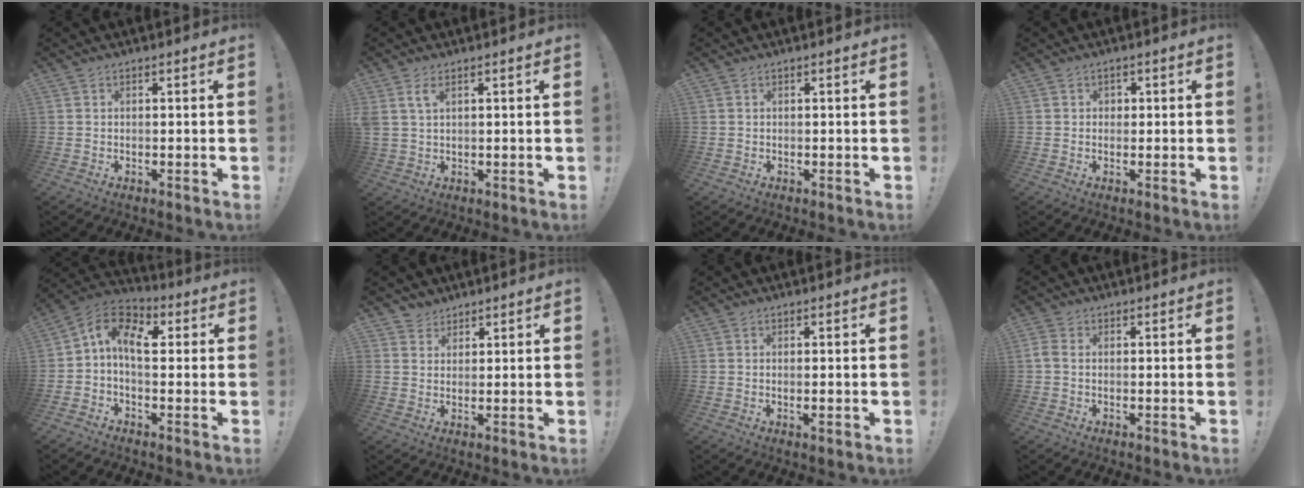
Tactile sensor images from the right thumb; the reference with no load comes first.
{"total": 3.6, "force": [1.6, 1.3, 3.0], "torque": [-0.067, 0.003, 0.031]}
{"total": 0.7, "force": [0.0, 0.7, 0.0], "torque": [0.000, 0.002, 0.000]}
{"total": 1.3, "force": [0.0, 1.3, 0.4], "torque": [-0.008, 0.002, 0.000]}
{"total": 10.2, "force": [1.7, 6.0, 8.1], "torque": [-0.151, 0.007, 0.032]}
{"total": 3.4, "force": [2.6, 2.2, 0.0], "torque": [0.002, -0.015, 0.048]}
{"total": 1.6, "force": [0.0, 0.3, 1.6], "torque": [-0.026, -0.001, 0.001]}
{"total": 2.2, "force": [0.2, 1.5, 1.6], "torque": [-0.031, 0.006, 0.004]}